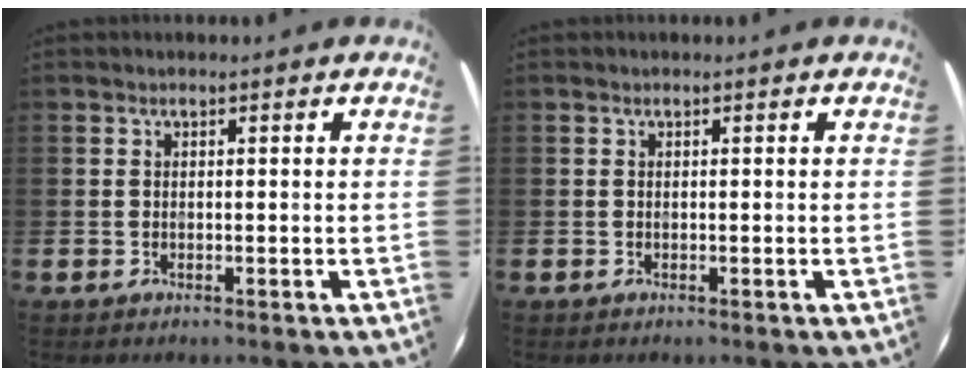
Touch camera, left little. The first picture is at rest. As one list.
[{"total": 0.0}]